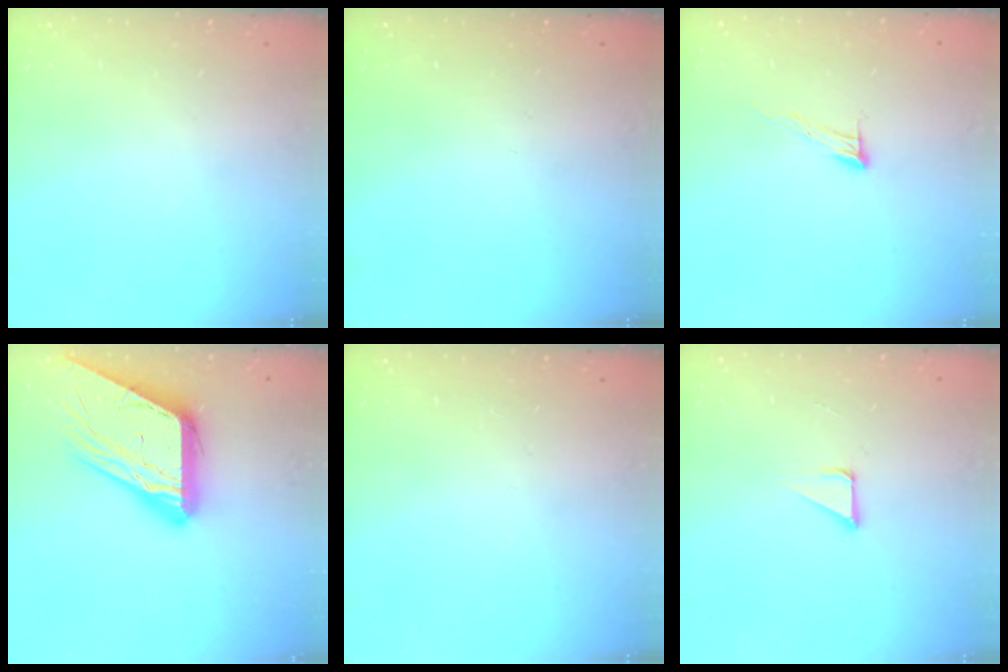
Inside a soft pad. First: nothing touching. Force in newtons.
{"total": 0.0}
{"total": 6.4, "press": 6.4, "slide": 0.4}
{"total": 17.5, "press": 17.4, "slide": 1.8}
{"total": 0.0}
{"total": 2.2, "press": 2.2, "slide": 0.2}